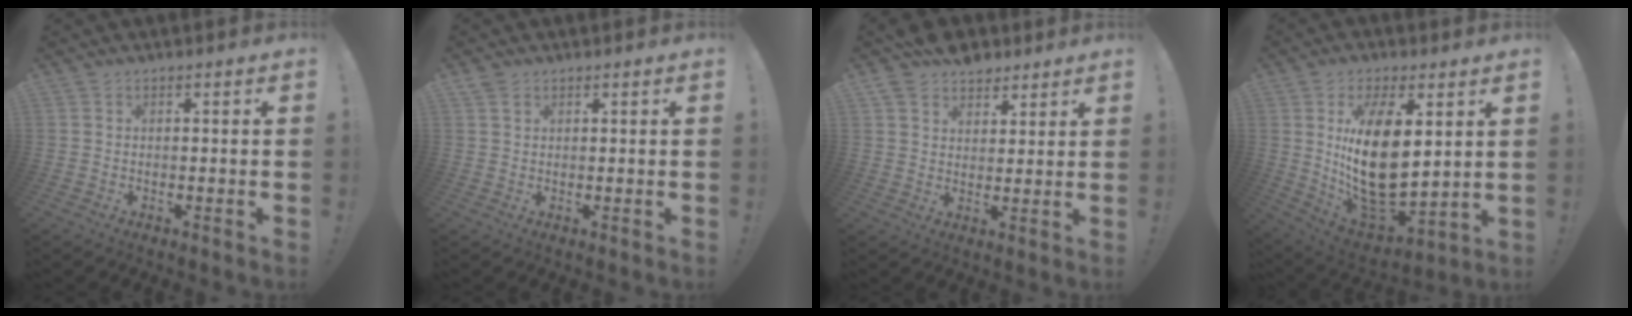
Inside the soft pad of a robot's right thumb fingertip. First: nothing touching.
{"total": 1.6, "force": [1.1, 1.0, 0.6], "torque": [-0.006, -0.003, 0.019]}
{"total": 7.8, "force": [6.0, 4.6, 1.9], "torque": [-0.043, -0.032, 0.117]}
{"total": 20.6, "force": [5.1, 10.8, 16.8], "torque": [-0.309, -0.048, 0.095]}